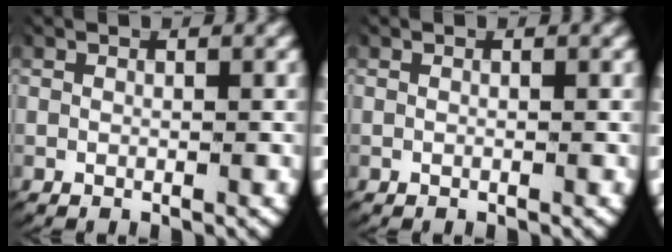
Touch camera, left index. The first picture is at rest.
{"total": 0.0}